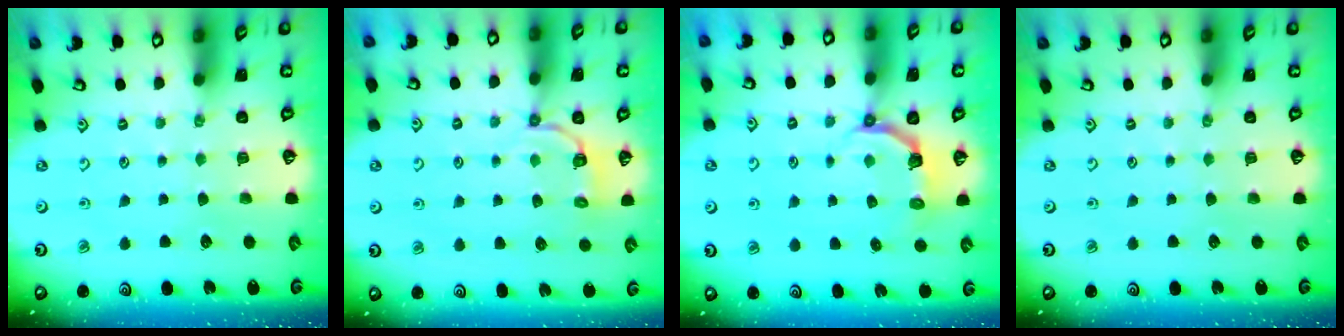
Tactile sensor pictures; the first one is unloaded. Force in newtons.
{"total": 4.1, "press": 3.6, "slide": 1.9}
{"total": 4.5, "press": 2.7, "slide": 3.6}
{"total": 0.0}